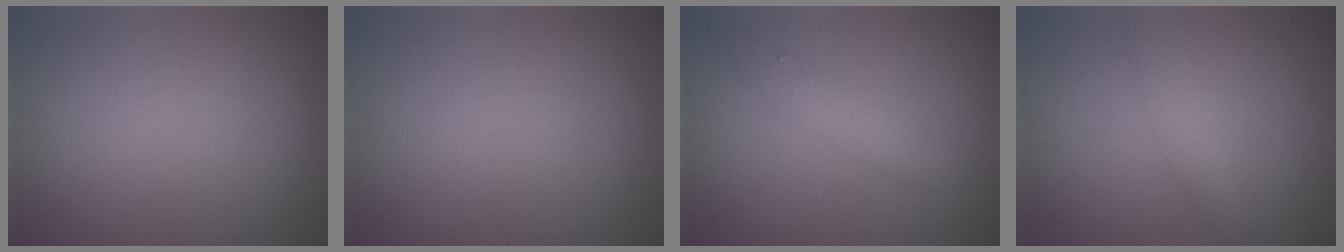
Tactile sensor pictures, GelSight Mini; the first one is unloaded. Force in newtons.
{"total": 0.0}
{"total": 2.0, "press": 2.0, "slide": 0.0}
{"total": 1.8, "press": 1.8, "slide": 0.0}